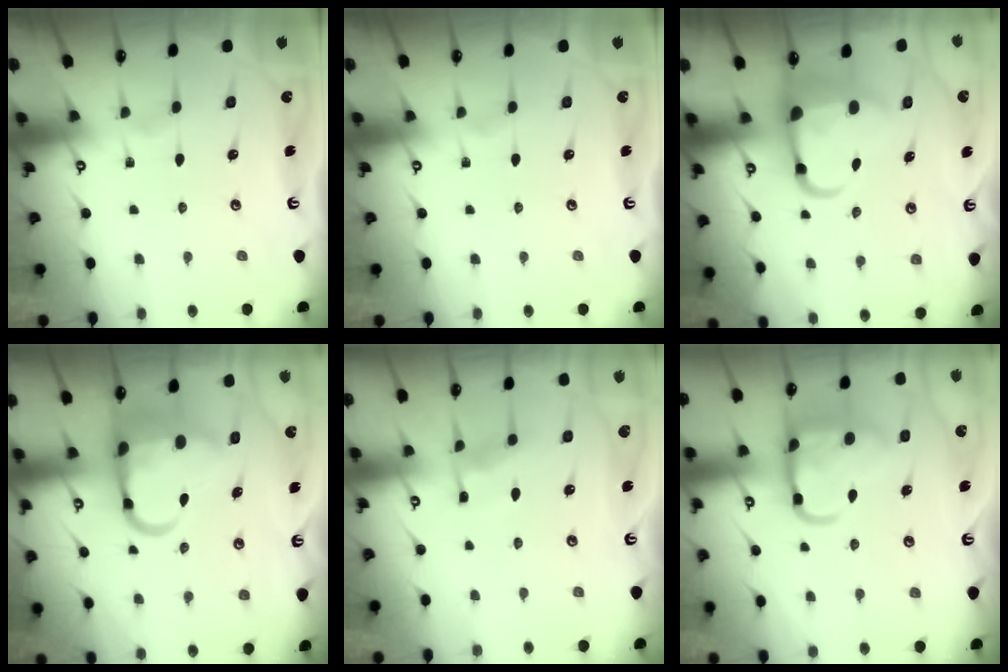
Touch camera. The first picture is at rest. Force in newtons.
{"total": 0.0}
{"total": 7.4, "press": 7.2, "slide": 1.9}
{"total": 13.2, "press": 12.9, "slide": 2.9}
{"total": 5.3, "press": 5.3, "slide": 0.4}
{"total": 15.0, "press": 14.9, "slide": 1.5}